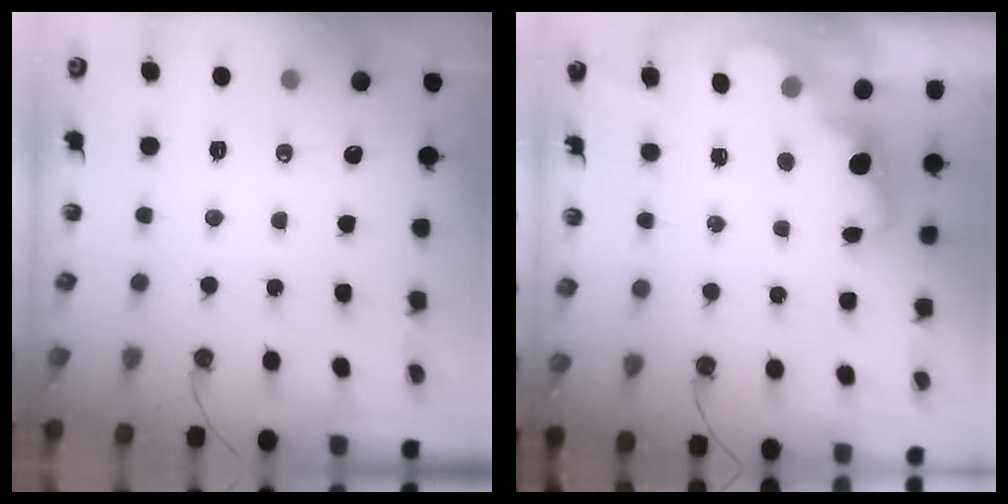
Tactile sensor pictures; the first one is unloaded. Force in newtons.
{"total": 2.4, "press": 2.4, "slide": 0.5}